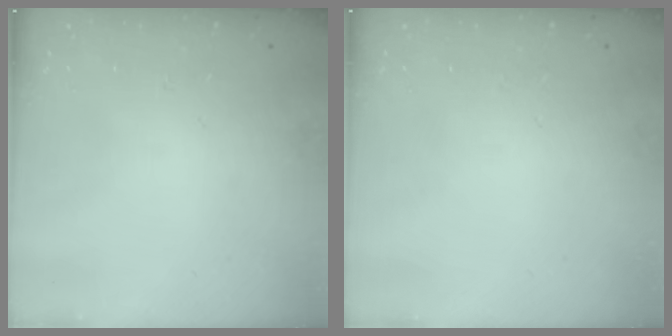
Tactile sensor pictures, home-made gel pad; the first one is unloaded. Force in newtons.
{"total": 0.0}